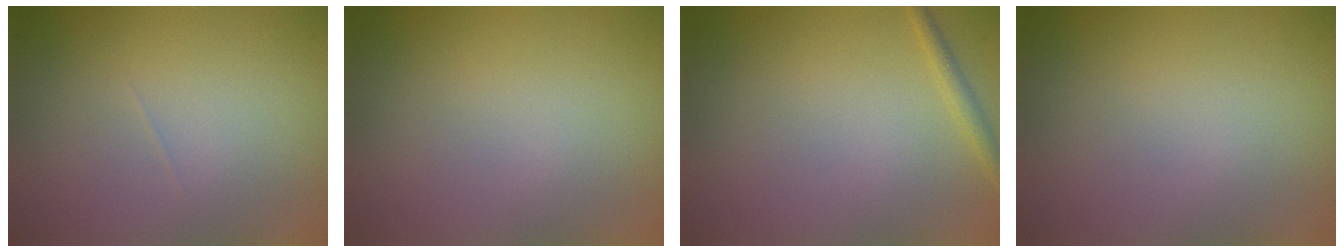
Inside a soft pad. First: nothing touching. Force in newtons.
{"total": 0.0}
{"total": 1.1, "press": 1.1, "slide": 0.0}
{"total": 0.0}